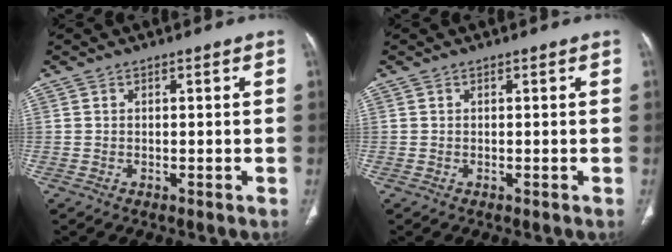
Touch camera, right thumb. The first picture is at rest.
{"total": 0.0}